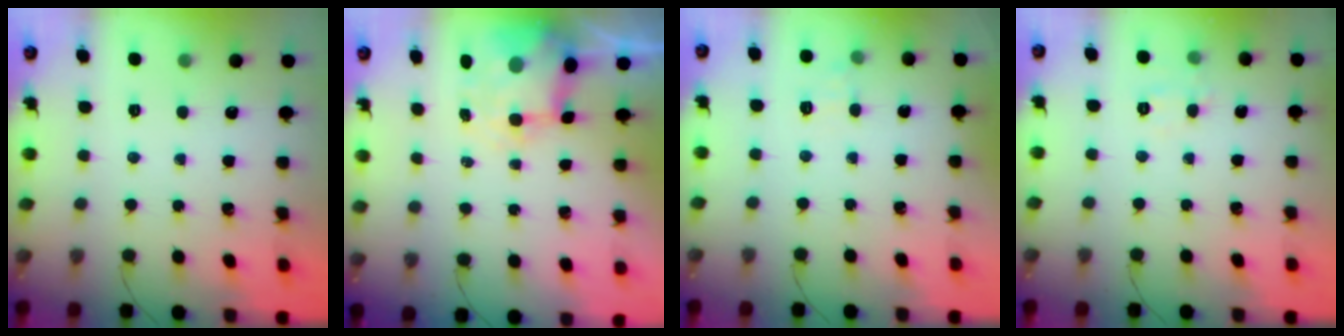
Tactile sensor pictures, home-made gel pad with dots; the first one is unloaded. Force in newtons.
{"total": 7.6, "press": 7.4, "slide": 1.8}
{"total": 6.9, "press": 6.7, "slide": 1.6}
{"total": 5.3, "press": 5.2, "slide": 1.1}